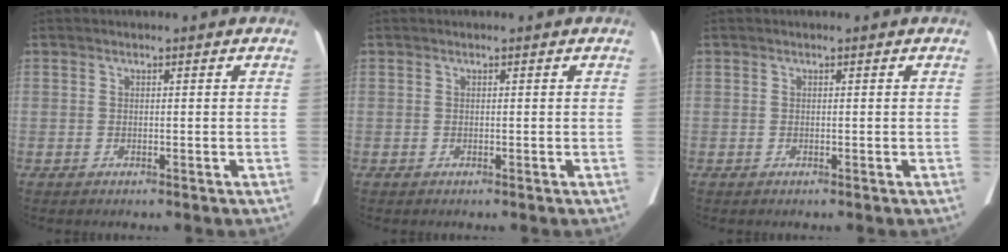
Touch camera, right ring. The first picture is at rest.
{"total": 0.0}
{"total": 0.0}